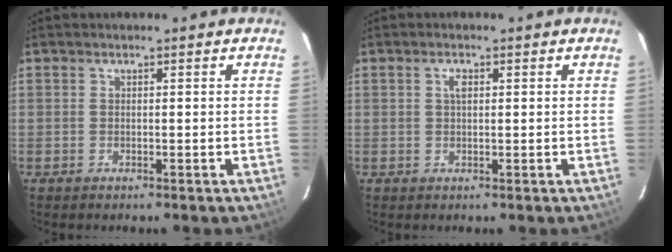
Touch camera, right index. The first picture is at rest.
{"total": 1.5, "force": [0.4, 0.8, 1.3], "torque": [-0.023, 0.005, 0.007]}